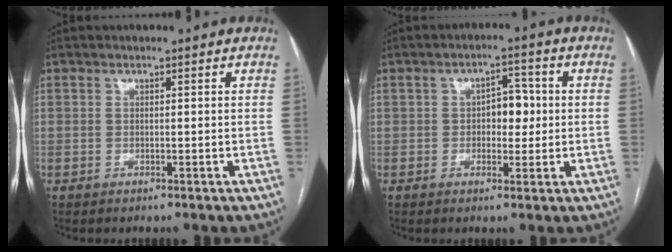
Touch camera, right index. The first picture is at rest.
{"total": 4.7, "force": [0.0, 2.7, 3.8], "torque": [-0.053, 0.013, 0.001]}